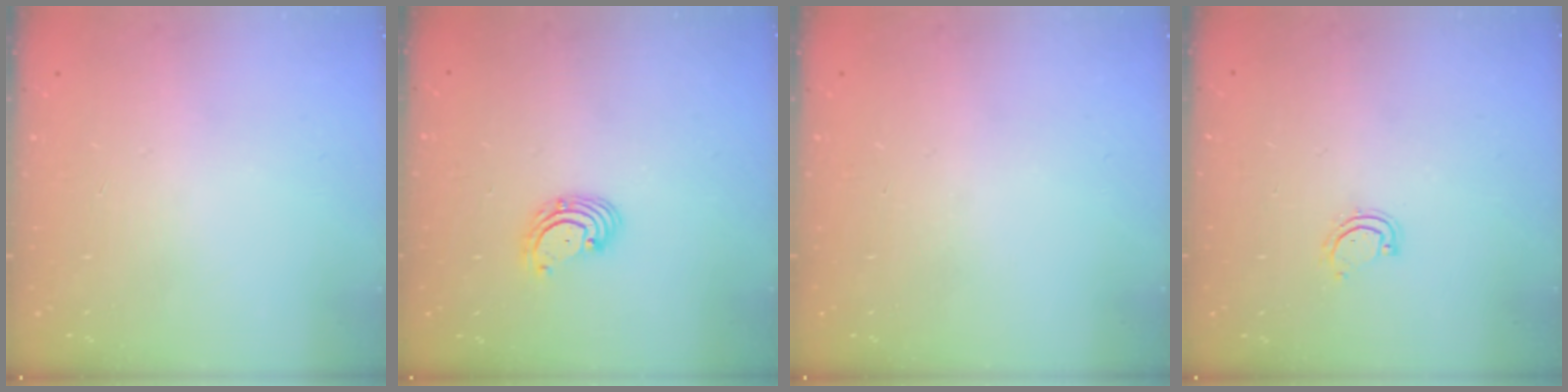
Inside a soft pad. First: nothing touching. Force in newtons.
{"total": 2.9, "press": 2.9, "slide": 0.1}
{"total": 0.0}
{"total": 3.3, "press": 3.3, "slide": 0.2}